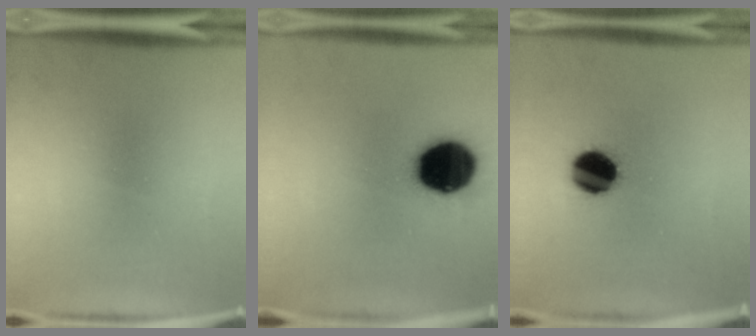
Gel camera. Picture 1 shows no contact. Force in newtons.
{"total": 19.5}
{"total": 11.9}